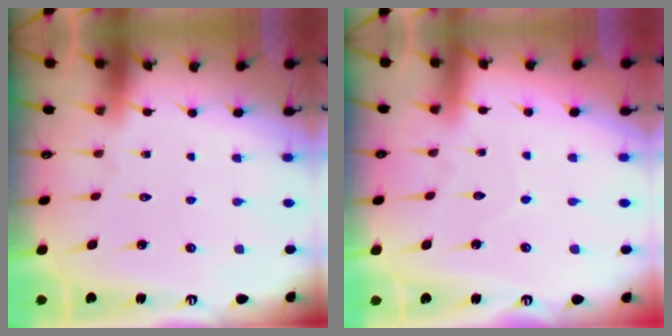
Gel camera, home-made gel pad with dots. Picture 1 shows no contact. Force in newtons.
{"total": 3.7, "press": 3.7, "slide": 0.1}